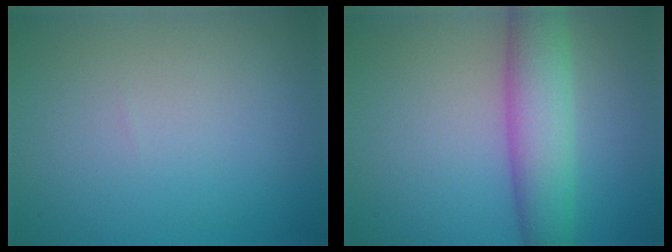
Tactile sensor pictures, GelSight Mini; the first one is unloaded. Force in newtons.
{"total": 6.2, "press": 6.2, "slide": 0.2}